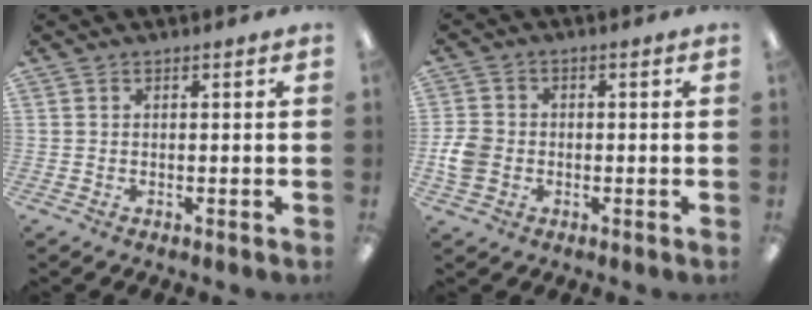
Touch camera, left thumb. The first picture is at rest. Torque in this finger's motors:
{"motor_torque": [-0.61, 0.64, 0.04, -0.02, 0.00]}